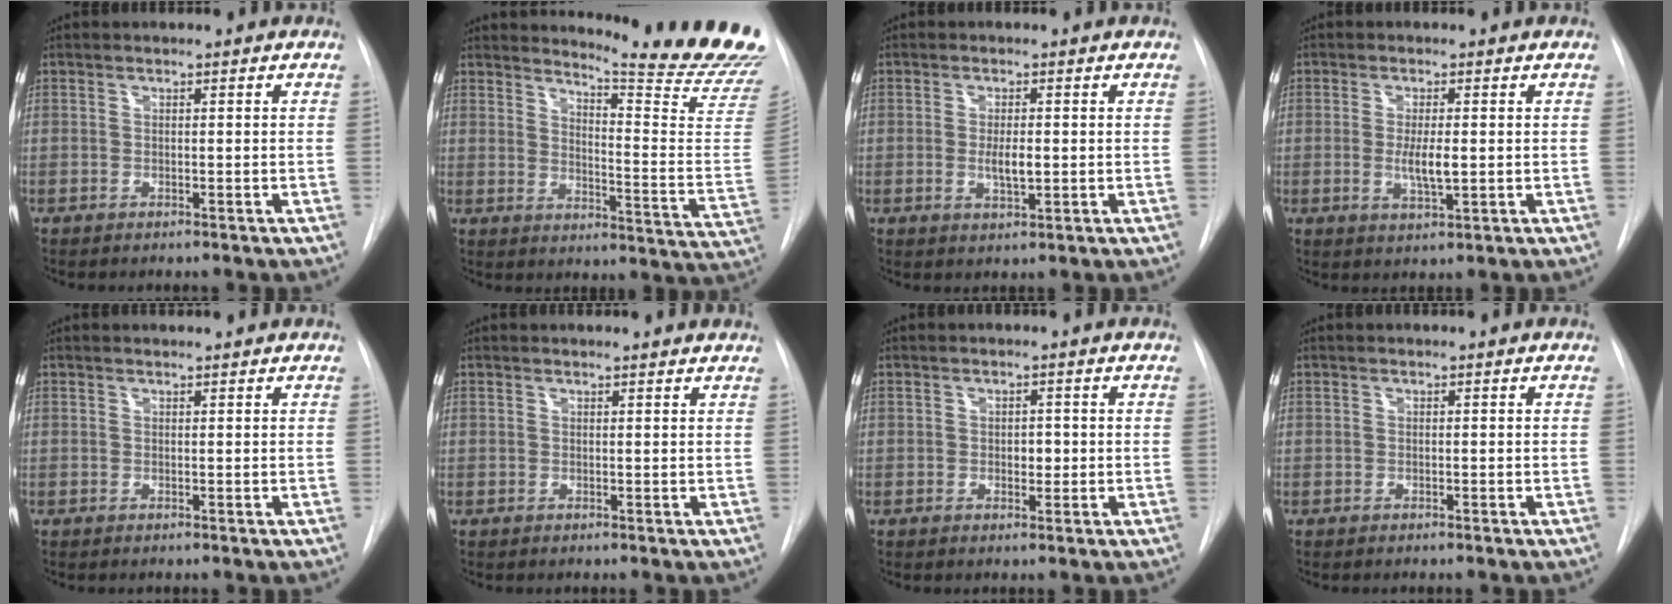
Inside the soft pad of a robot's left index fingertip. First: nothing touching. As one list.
[{"total": 20.6, "force": [19.4, -1.2, 6.8], "torque": [-0.102, -0.161, 0.227]}, {"total": 3.0, "force": [-0.1, 0.9, 2.9], "torque": [-0.053, -0.005, 0.000]}, {"total": 3.9, "force": [-0.1, 0.9, 3.8], "torque": [-0.072, -0.008, 0.000]}, {"total": 1.5, "force": [1.5, 0.1, 0.2], "torque": [-0.008, 0.010, 0.022]}, {"total": 3.8, "force": [3.7, 0.4, 0.7], "torque": [-0.015, 0.003, 0.032]}, {"total": 1.7, "force": [-0.1, 1.1, 1.3], "torque": [-0.018, 0.000, 0.001]}, {"total": 0.0}]